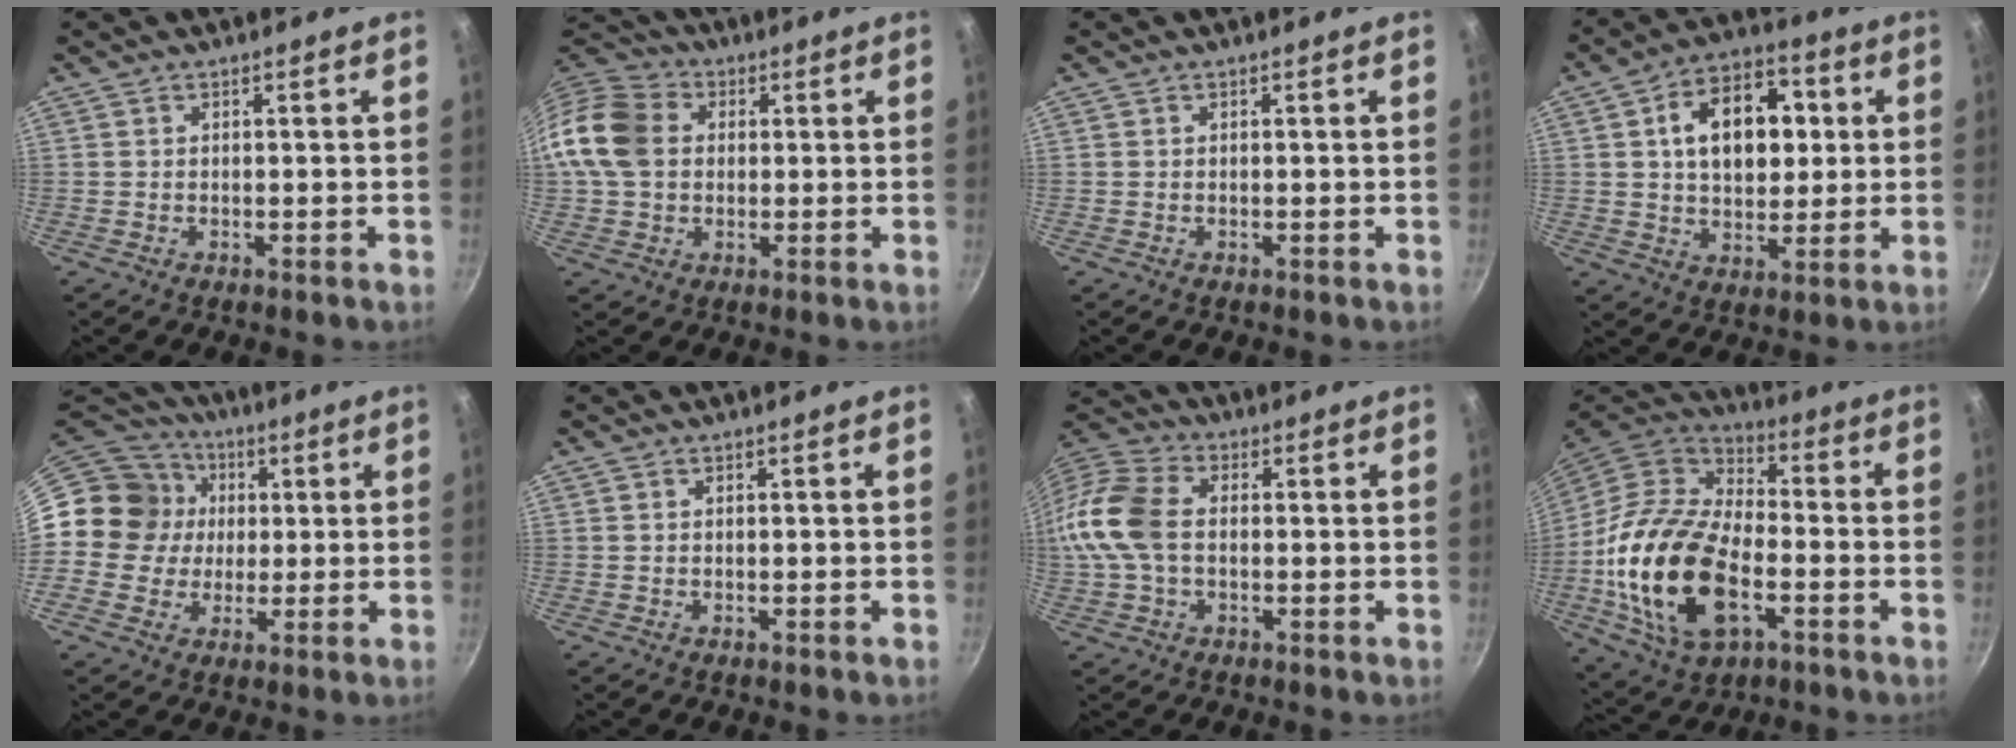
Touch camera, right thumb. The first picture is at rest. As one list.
[{"total": 13.4, "force": [1.3, 10.7, 7.9], "torque": [-0.138, 0.022, 0.008]}, {"total": 0.0}, {"total": 15.6, "force": [2.8, 10.5, 11.1], "torque": [-0.129, 0.014, 0.038]}, {"total": 13.8, "force": [1.7, 13.0, 4.5], "torque": [-0.051, 0.018, 0.012]}, {"total": 0.0}, {"total": 13.5, "force": [-0.2, 8.9, 10.2], "torque": [-0.202, 0.031, -0.022]}, {"total": 24.3, "force": [-5.4, 14.1, 19.0], "torque": [-0.353, 0.017, -0.103]}]